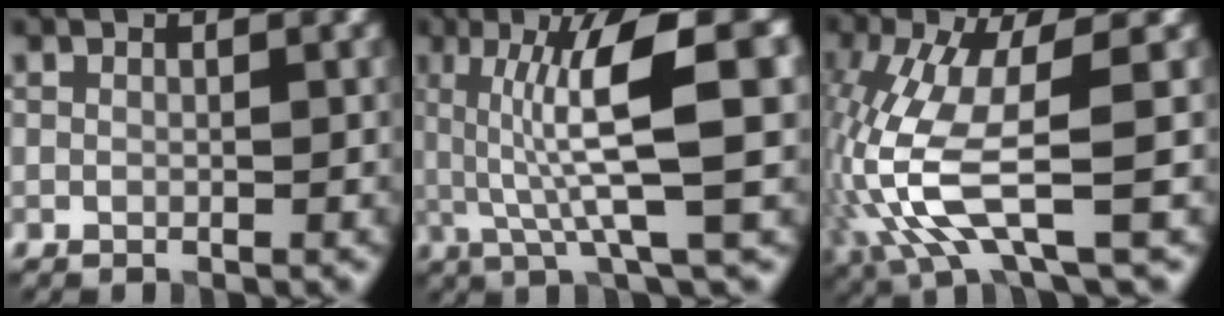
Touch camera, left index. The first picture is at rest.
{"total": 8.8, "force": [0.9, 1.7, 8.5], "torque": [-0.138, 0.004, 0.019]}
{"total": 8.5, "force": [-2.1, 2.2, 8.0], "torque": [-0.195, -0.006, -0.040]}